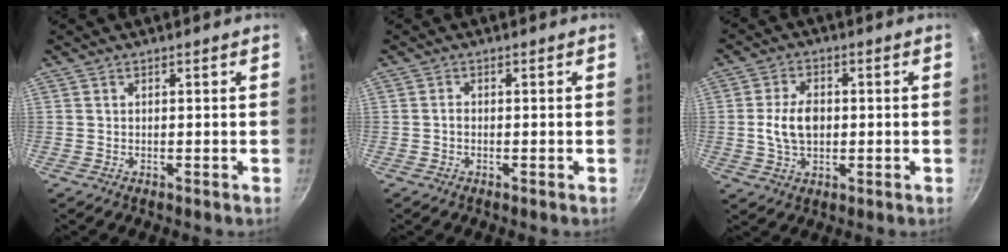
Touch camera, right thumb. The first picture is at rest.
{"total": 0.7, "force": [-0.2, 0.6, 0.4], "torque": [-0.005, 0.004, -0.006]}
{"total": 7.5, "force": [-0.1, 4.9, 5.7], "torque": [-0.096, 0.008, -0.004]}